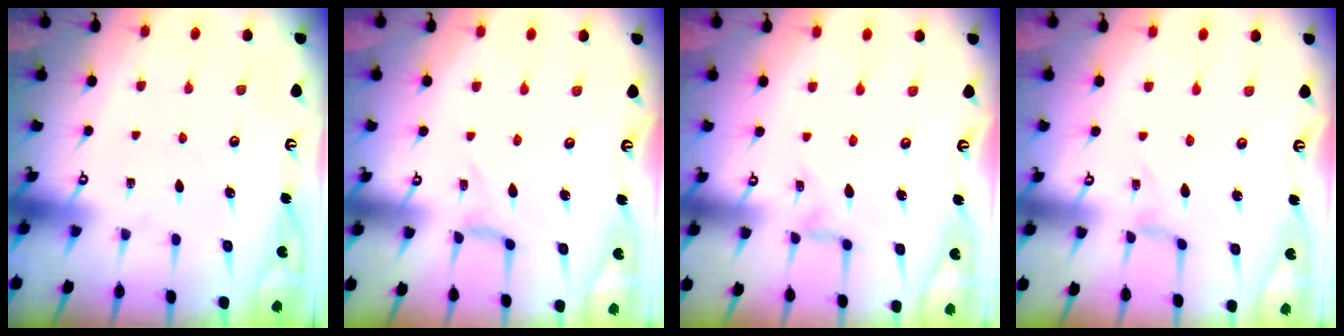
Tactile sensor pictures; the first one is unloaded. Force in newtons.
{"total": 0.0}
{"total": 0.0}
{"total": 0.0}